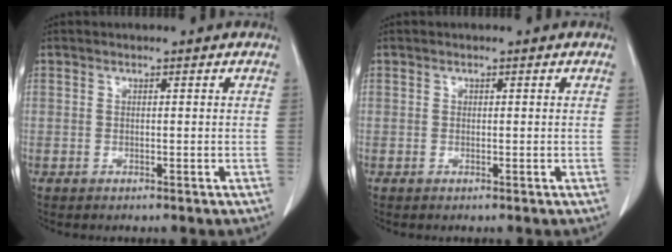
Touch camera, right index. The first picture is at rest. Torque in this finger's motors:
{"motor_torque": [0.03, -0.02, 0.00, 0.01]}